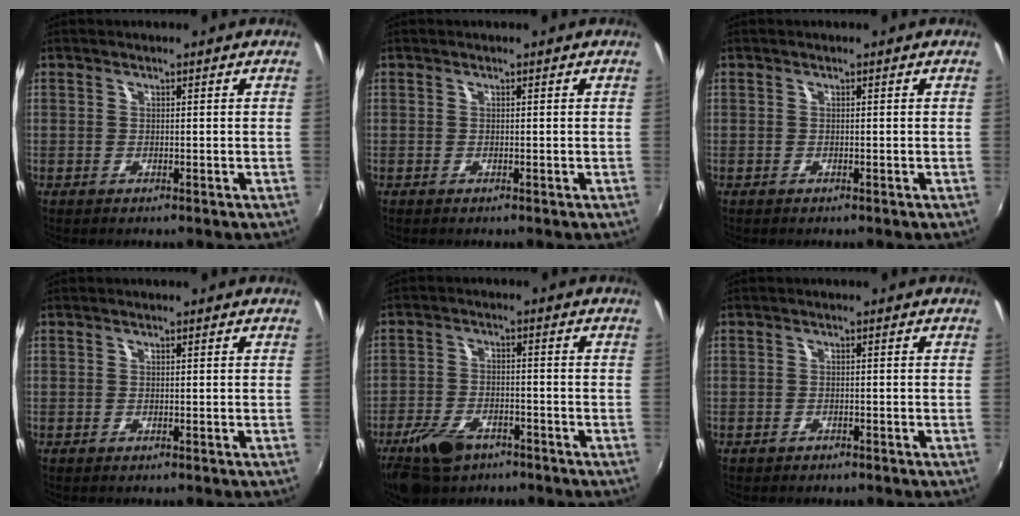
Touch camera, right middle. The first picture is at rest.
{"total": 0.0}
{"total": 0.0}
{"total": 0.0}
{"total": 9.4, "force": [-6.4, 4.8, 4.9], "torque": [-0.123, -0.009, -0.114]}
{"total": 0.9, "force": [-0.8, 0.4, -0.1], "torque": [-0.002, 0.001, -0.011]}